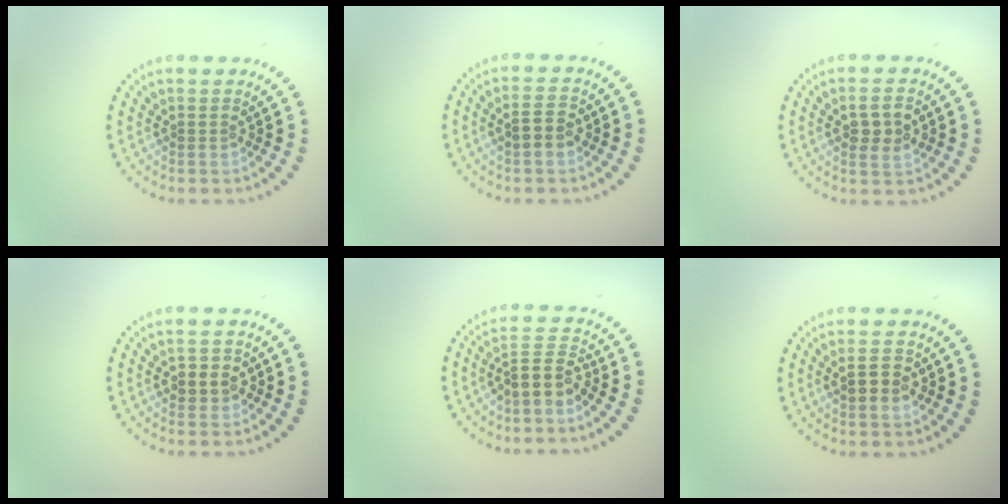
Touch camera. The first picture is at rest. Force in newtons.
{"total": 2.3, "press": 2.3, "slide": 0.2}
{"total": 2.8, "press": 2.8, "slide": 0.3}
{"total": 2.2, "press": 2.2, "slide": 0.4}
{"total": 2.9, "press": 2.3, "slide": 1.8}
{"total": 2.7, "press": 2.7, "slide": 0.2}